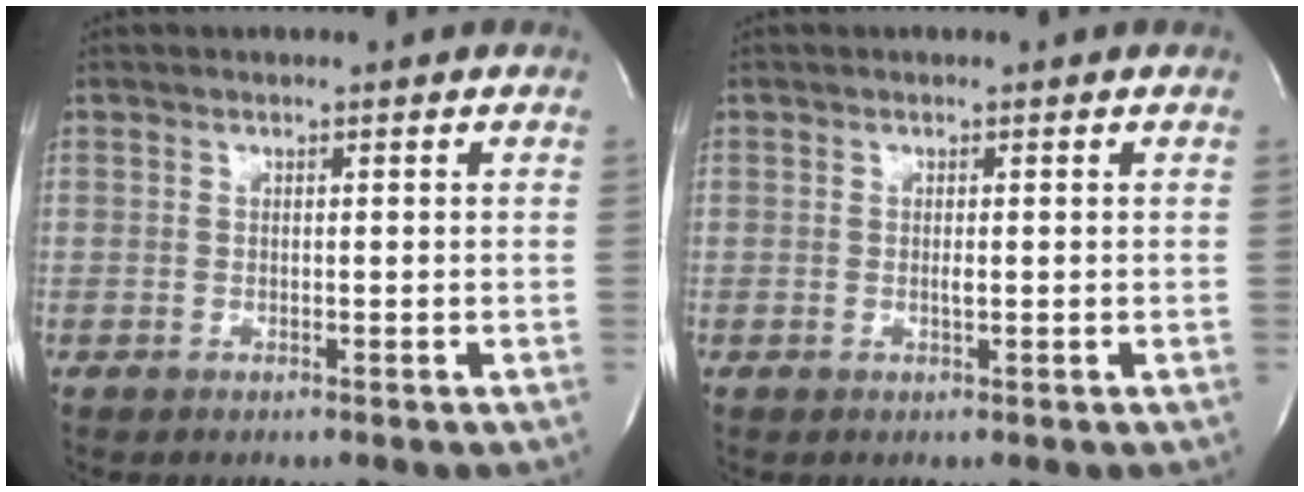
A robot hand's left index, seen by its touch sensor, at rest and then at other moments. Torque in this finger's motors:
{"motor_torque": [-0.13, 0.22, 0.06, 0.00]}